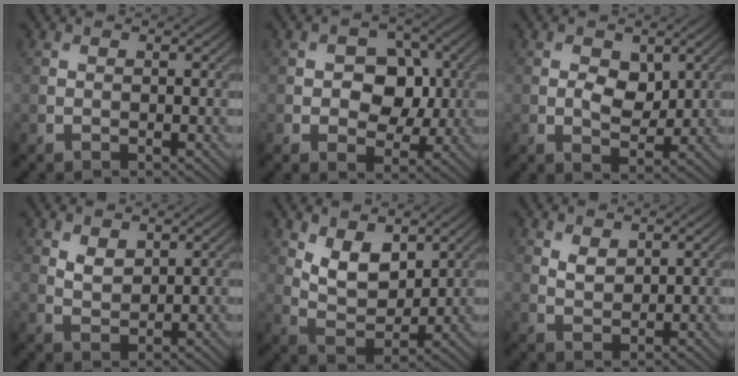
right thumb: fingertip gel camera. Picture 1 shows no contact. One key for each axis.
{"total": 6.5, "fx": 0.1, "fy": 4.8, "fz": 4.3, "tx": -0.060, "ty": 0.001, "tz": -0.012}
{"total": 4.0, "fx": 0.8, "fy": 2.6, "fz": 3.0, "tx": -0.059, "ty": -0.008, "tz": 0.012}
{"total": 2.6, "fx": 1.6, "fy": 1.4, "fz": 1.5, "tx": -0.036, "ty": -0.005, "tz": 0.036}
{"total": 6.8, "fx": 3.3, "fy": 3.7, "fz": 4.6, "tx": -0.093, "ty": -0.018, "tz": 0.060}
{"total": 2.1, "fx": 1.3, "fy": 1.1, "fz": 1.2, "tx": -0.028, "ty": -0.004, "tz": 0.030}